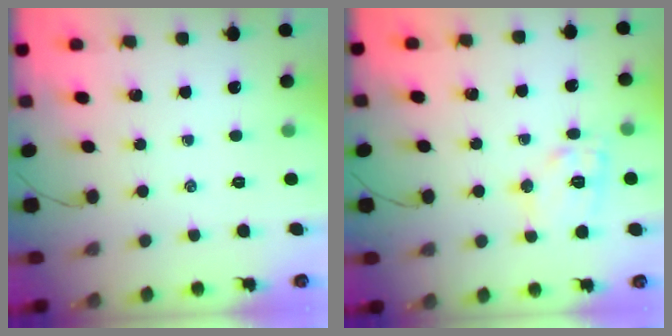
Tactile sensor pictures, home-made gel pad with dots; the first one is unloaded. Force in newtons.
{"total": 10.6, "press": 10.6, "slide": 0.9}